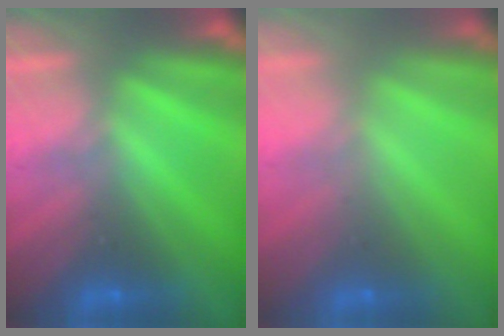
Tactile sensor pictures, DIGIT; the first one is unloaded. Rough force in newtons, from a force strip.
{"total": 2.2}